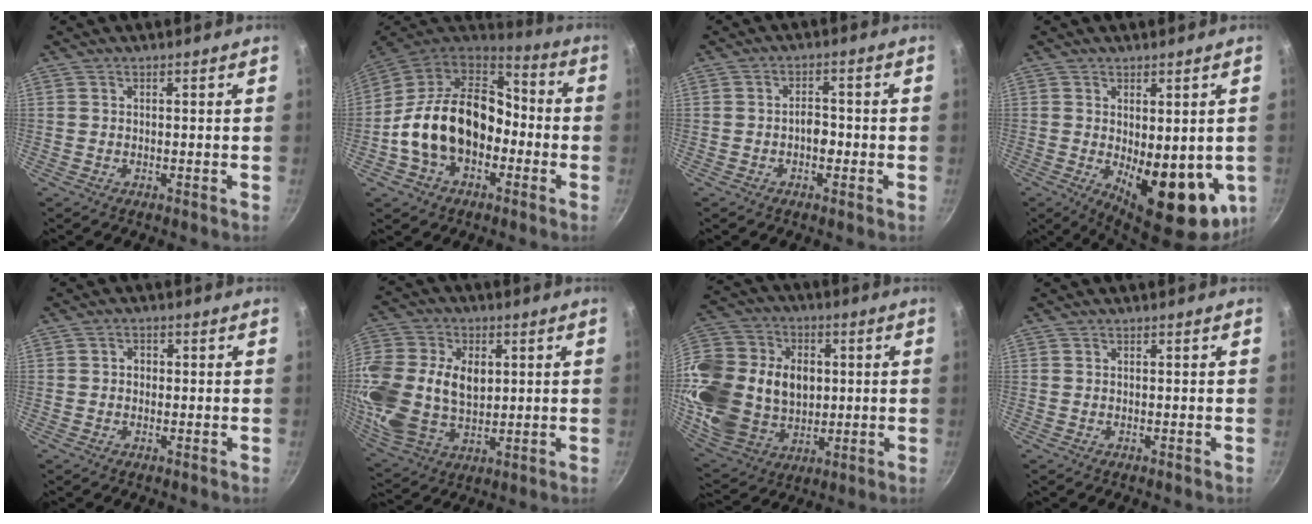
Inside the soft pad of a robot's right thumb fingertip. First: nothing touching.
{"total": 20.3, "force": [-3.5, 14.4, 13.8], "torque": [-0.213, 0.059, -0.065]}
{"total": 3.4, "force": [-1.0, 2.1, 2.4], "torque": [-0.021, 0.015, -0.016]}
{"total": 15.6, "force": [-2.0, 7.1, 13.8], "torque": [-0.162, -0.028, -0.010]}
{"total": 1.9, "force": [0.0, 1.7, 0.9], "torque": [-0.008, 0.004, -0.003]}
{"total": 22.0, "force": [2.6, 15.3, 15.5], "torque": [-0.337, 0.006, 0.053]}
{"total": 27.4, "force": [2.1, 21.1, 17.3], "torque": [-0.347, 0.020, 0.048]}
{"total": 0.0}